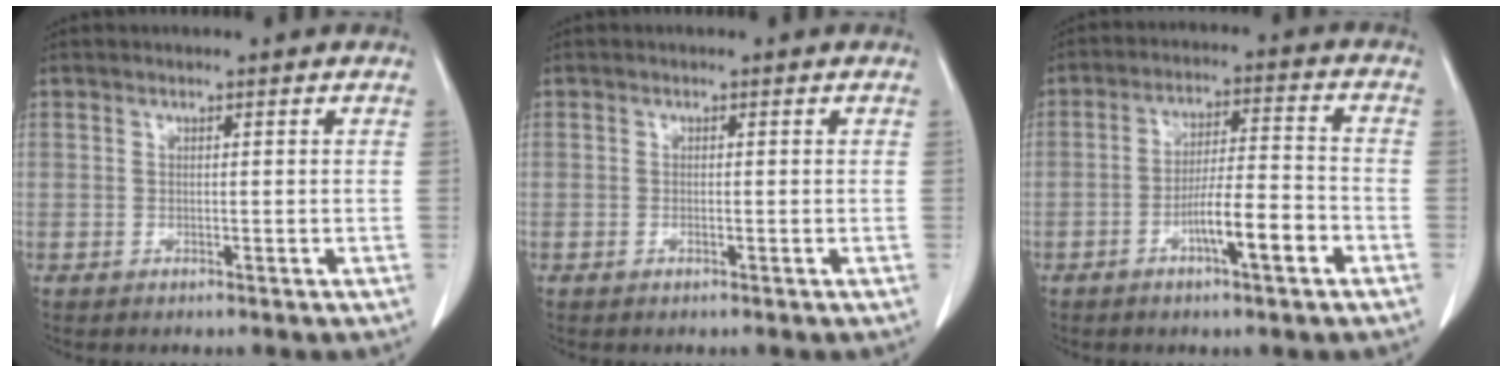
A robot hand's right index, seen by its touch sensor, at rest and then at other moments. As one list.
[{"total": 0.9, "force": [-0.3, 0.5, 0.7], "torque": [-0.016, 0.000, -0.004]}, {"total": 9.2, "force": [-4.0, 1.4, 8.1], "torque": [-0.139, 0.011, -0.064]}]